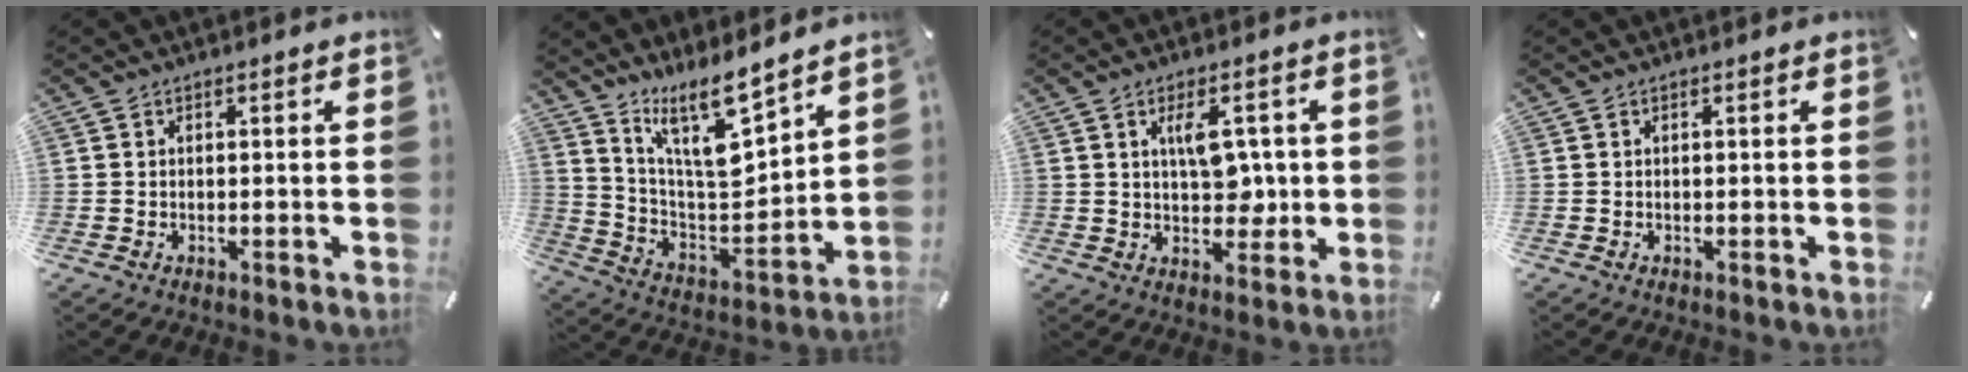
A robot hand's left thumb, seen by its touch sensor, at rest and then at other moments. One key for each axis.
{"total": 14.4, "fx": 10.6, "fy": 4.7, "fz": 8.5, "tx": -0.156, "ty": -0.080, "tz": 0.190}
{"total": 8.5, "fx": 1.7, "fy": 5.0, "fz": 6.6, "tx": -0.093, "ty": -0.003, "tz": 0.025}
{"total": 0.0}